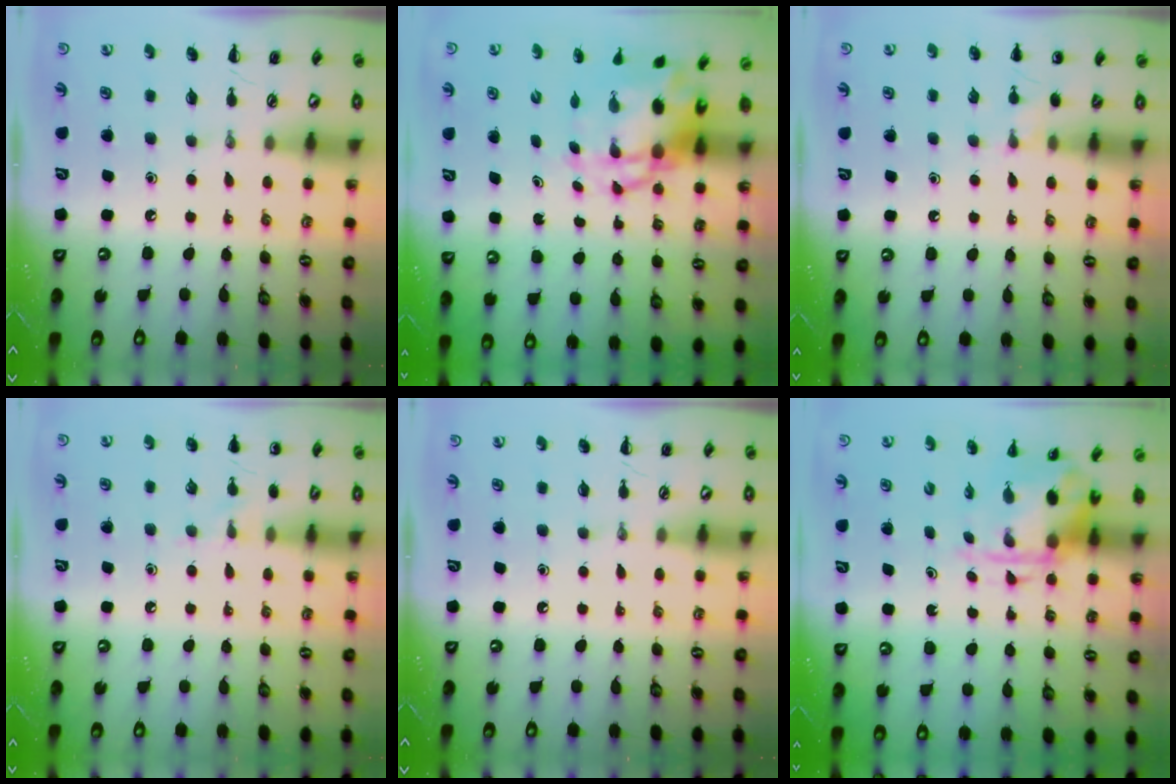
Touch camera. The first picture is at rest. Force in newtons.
{"total": 6.4, "press": 6.1, "slide": 1.9}
{"total": 5.8, "press": 5.6, "slide": 1.8}
{"total": 5.4, "press": 5.2, "slide": 1.7}
{"total": 0.0}
{"total": 4.0, "press": 3.8, "slide": 1.1}